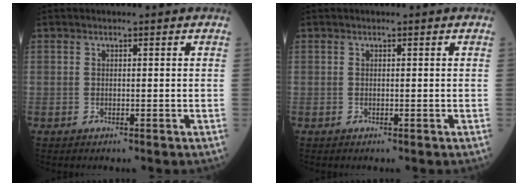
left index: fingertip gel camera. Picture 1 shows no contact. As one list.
[{"total": 0.0}]